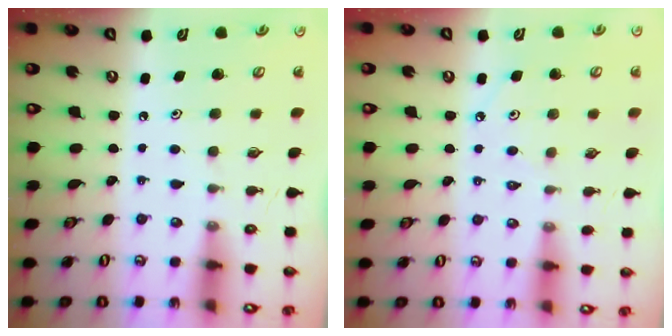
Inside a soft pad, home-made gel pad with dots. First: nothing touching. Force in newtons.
{"total": 2.8, "press": 2.7, "slide": 0.5}